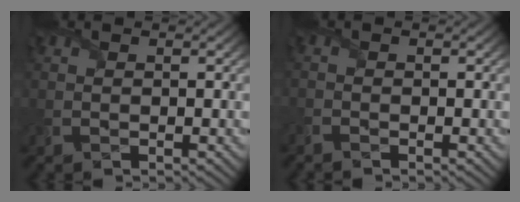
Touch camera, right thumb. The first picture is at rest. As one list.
[{"total": 1.2, "force": [-1.2, 0.1, 0.3], "torque": [-0.003, -0.002, -0.025]}]